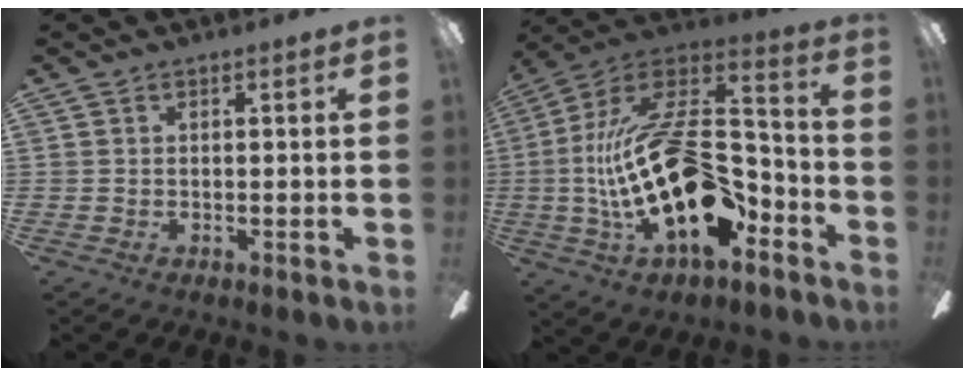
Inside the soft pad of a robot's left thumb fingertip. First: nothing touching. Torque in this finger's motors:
{"motor_torque": [1.41, 3.60, 1.37, 1.40, 0.67]}